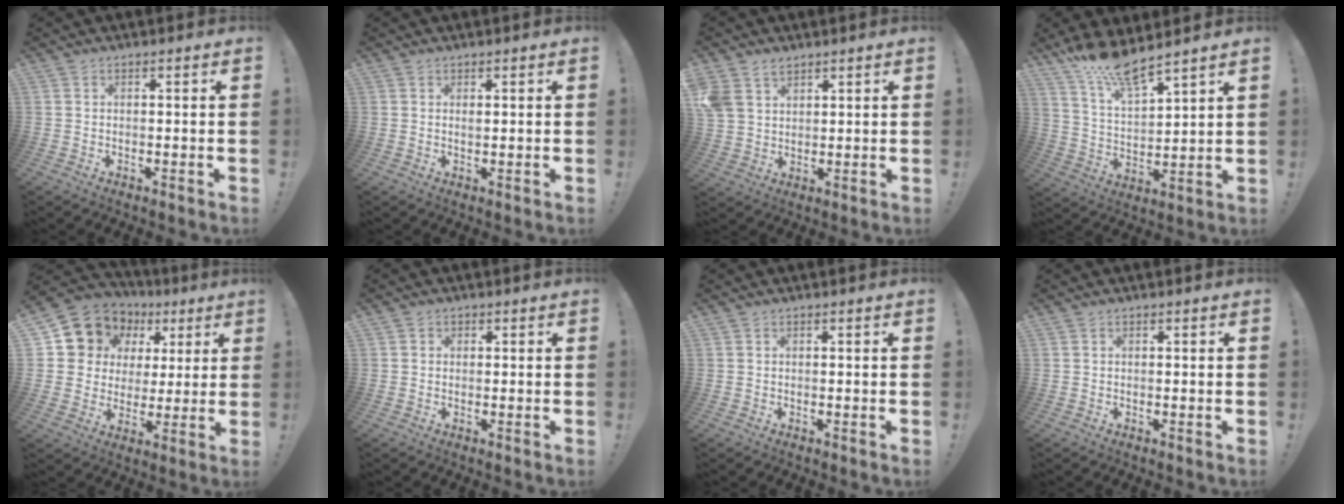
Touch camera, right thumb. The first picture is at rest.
{"total": 0.6, "force": [0.3, 0.5, 0.0], "torque": [0.007, -0.003, 0.005]}
{"total": 7.0, "force": [4.4, 4.7, 2.6], "torque": [-0.055, -0.011, 0.091]}
{"total": 11.2, "force": [10.0, 1.5, 5.0], "torque": [-0.110, -0.065, 0.180]}
{"total": 11.1, "force": [6.0, 9.0, 2.7], "torque": [-0.050, -0.040, 0.124]}
{"total": 1.0, "force": [0.1, 1.0, 0.3], "torque": [-0.002, 0.001, 0.001]}
{"total": 0.0}
{"total": 0.0}